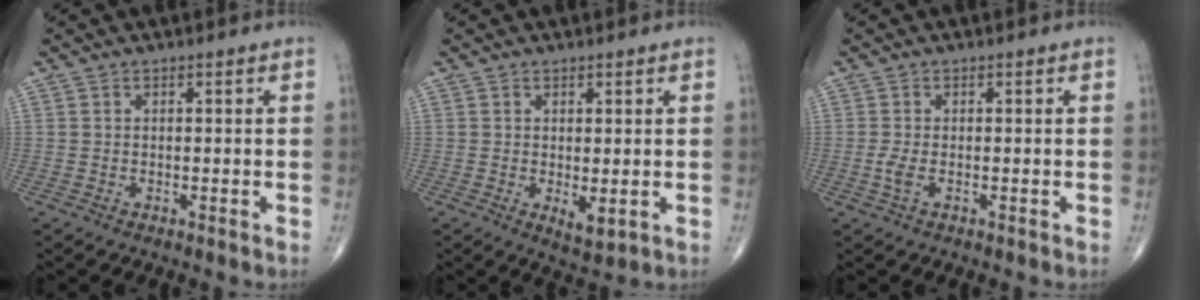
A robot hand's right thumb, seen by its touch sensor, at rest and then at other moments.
{"total": 3.2, "force": [-0.3, 1.3, 2.9], "torque": [-0.040, -0.011, 0.001]}
{"total": 1.9, "force": [-0.5, 0.7, 1.7], "torque": [-0.046, -0.006, -0.012]}